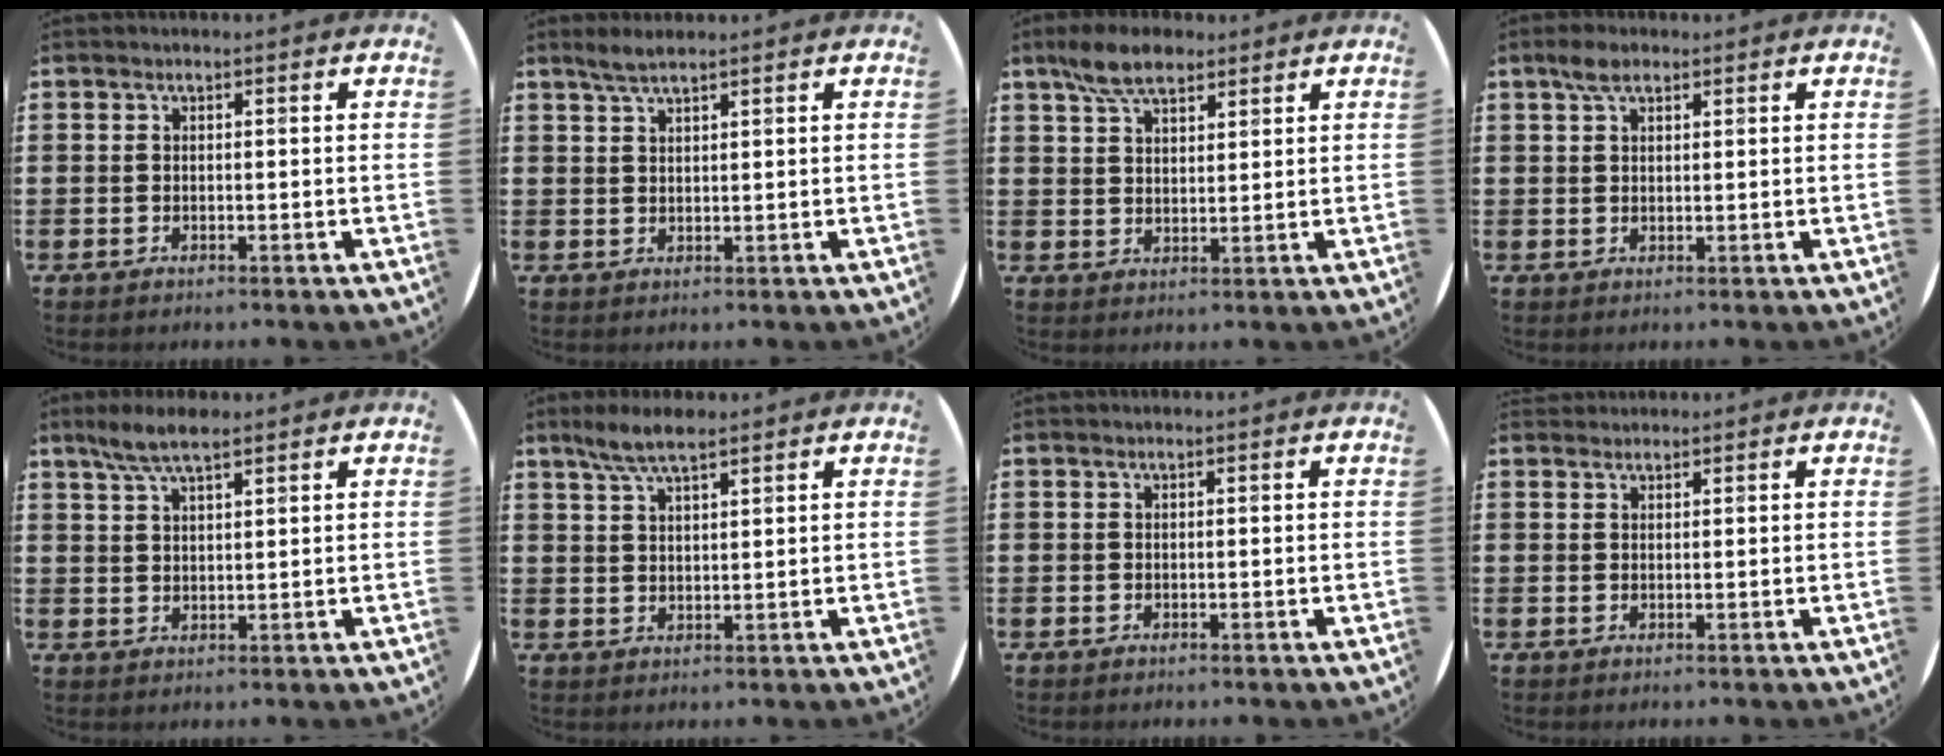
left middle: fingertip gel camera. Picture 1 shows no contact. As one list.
[{"total": 2.3, "force": [2.0, 0.2, 1.2], "torque": [-0.025, 0.003, 0.035]}, {"total": 6.5, "force": [5.0, 2.7, 3.1], "torque": [-0.075, 0.003, 0.094]}, {"total": 3.0, "force": [2.0, 1.4, 1.7], "torque": [-0.030, 0.005, 0.034]}, {"total": 5.0, "force": [3.9, 1.2, 2.9], "torque": [-0.066, 0.001, 0.069]}, {"total": 4.9, "force": [3.8, 1.1, 2.8], "torque": [-0.063, 0.000, 0.069]}, {"total": 0.0}, {"total": 0.9, "force": [0.9, 0.3, -0.1], "torque": [0.001, 0.002, 0.018]}]